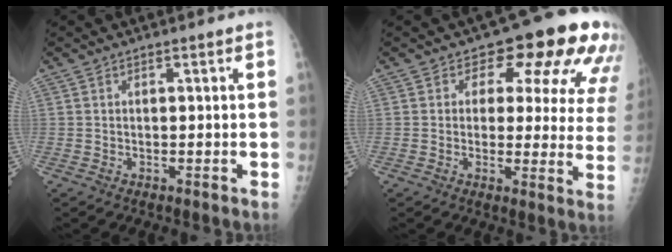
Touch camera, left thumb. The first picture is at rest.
{"total": 14.9, "force": [8.0, 7.8, 9.8], "torque": [-0.064, -0.034, 0.074]}